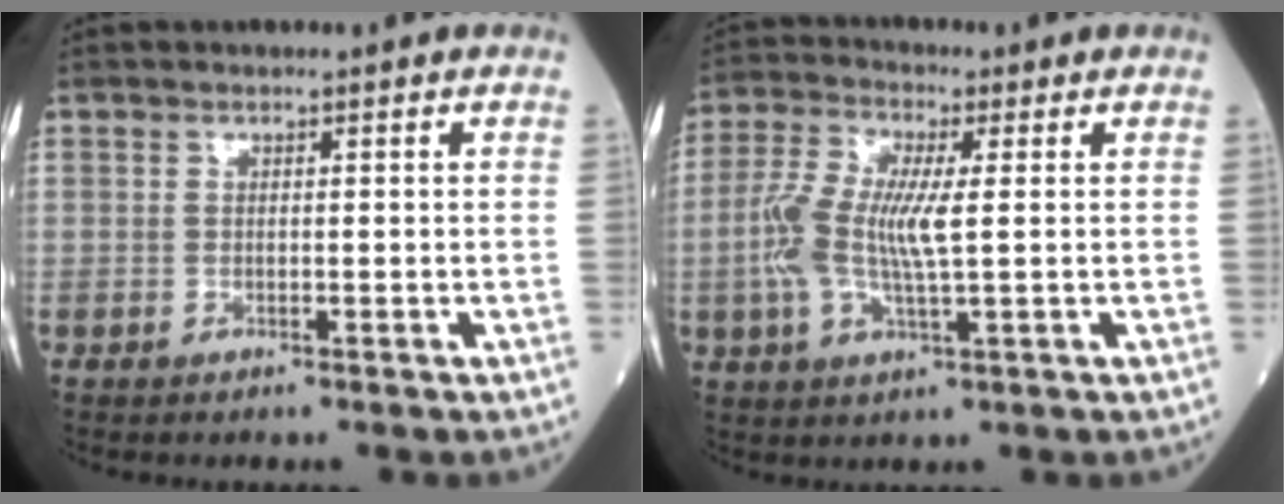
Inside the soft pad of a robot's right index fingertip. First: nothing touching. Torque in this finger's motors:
{"motor_torque": [0.16, -0.03, 0.25, 0.18]}